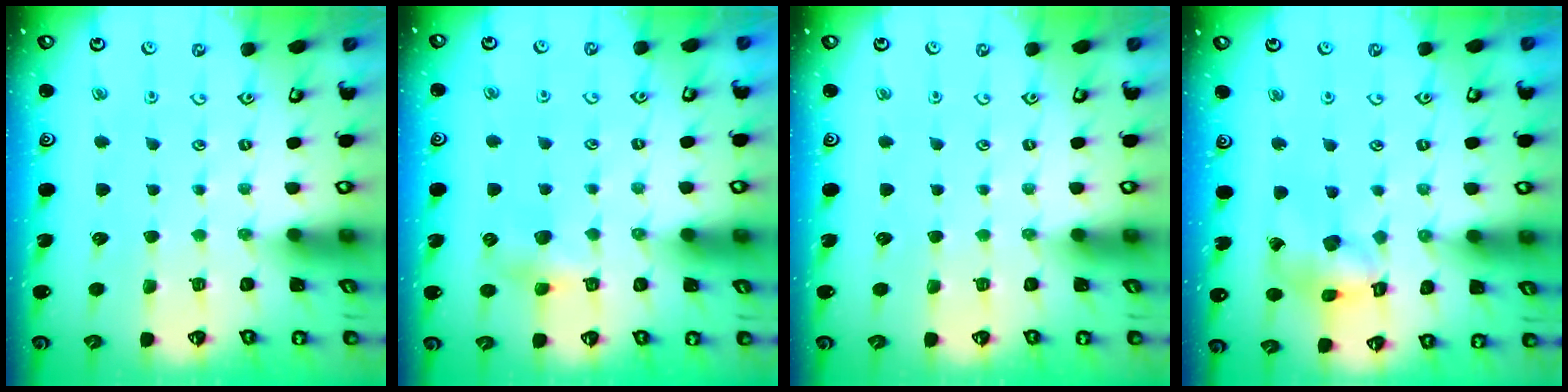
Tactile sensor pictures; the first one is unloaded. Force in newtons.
{"total": 4.7, "press": 4.7, "slide": 0.7}
{"total": 0.0}
{"total": 12.4, "press": 12.2, "slide": 1.7}